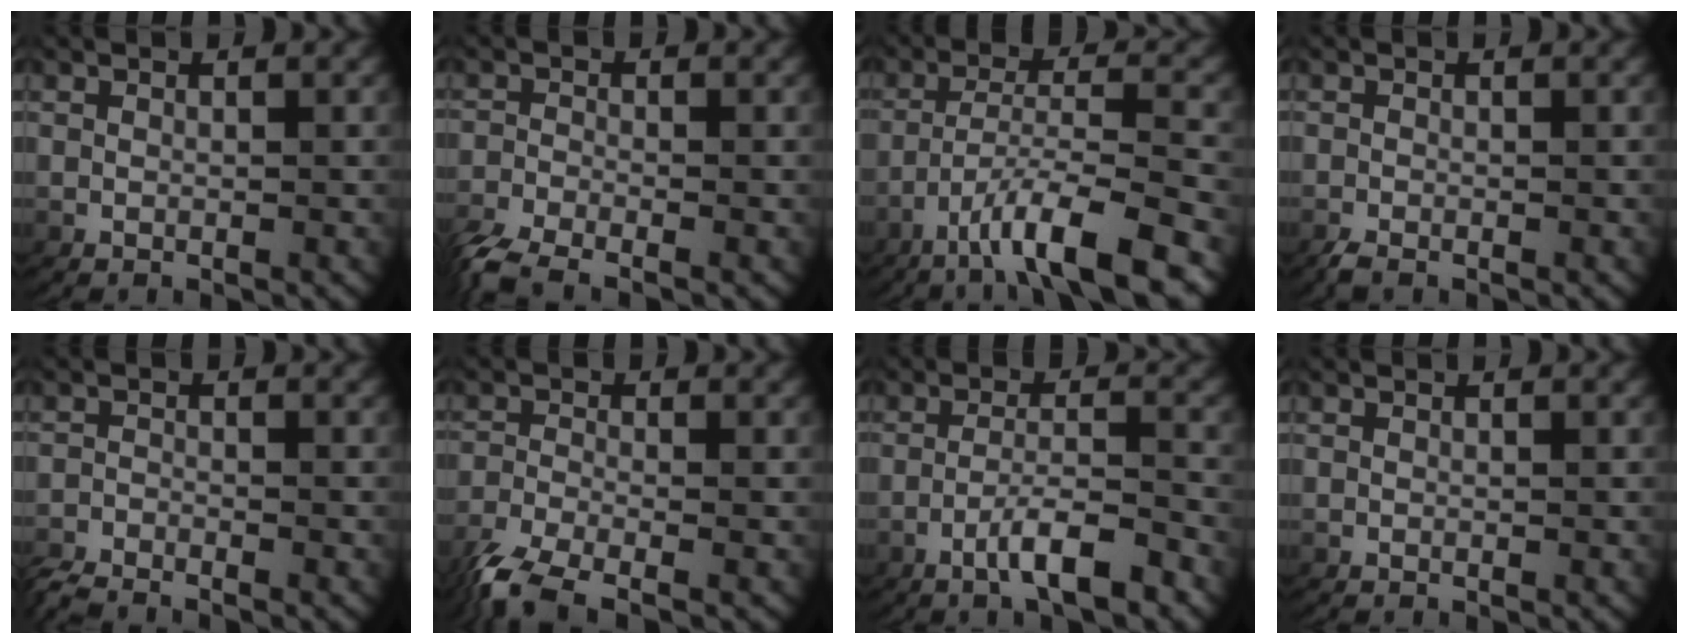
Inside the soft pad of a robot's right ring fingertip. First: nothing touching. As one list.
[{"total": 4.3, "force": [-3.4, 1.6, 2.0], "torque": [-0.049, -0.016, -0.051]}, {"total": 6.7, "force": [-3.5, 1.5, 5.6], "torque": [-0.096, -0.007, -0.053]}, {"total": 1.2, "force": [-1.0, 0.3, 0.4], "torque": [-0.013, -0.008, -0.016]}, {"total": 2.5, "force": [-2.4, 0.6, 0.3], "torque": [-0.008, -0.011, -0.043]}, {"total": 5.6, "force": [-4.2, 2.0, 3.2], "torque": [-0.079, -0.025, -0.056]}, {"total": 4.6, "force": [-2.7, 1.1, 3.5], "torque": [-0.063, -0.010, -0.043]}, {"total": 0.0}]